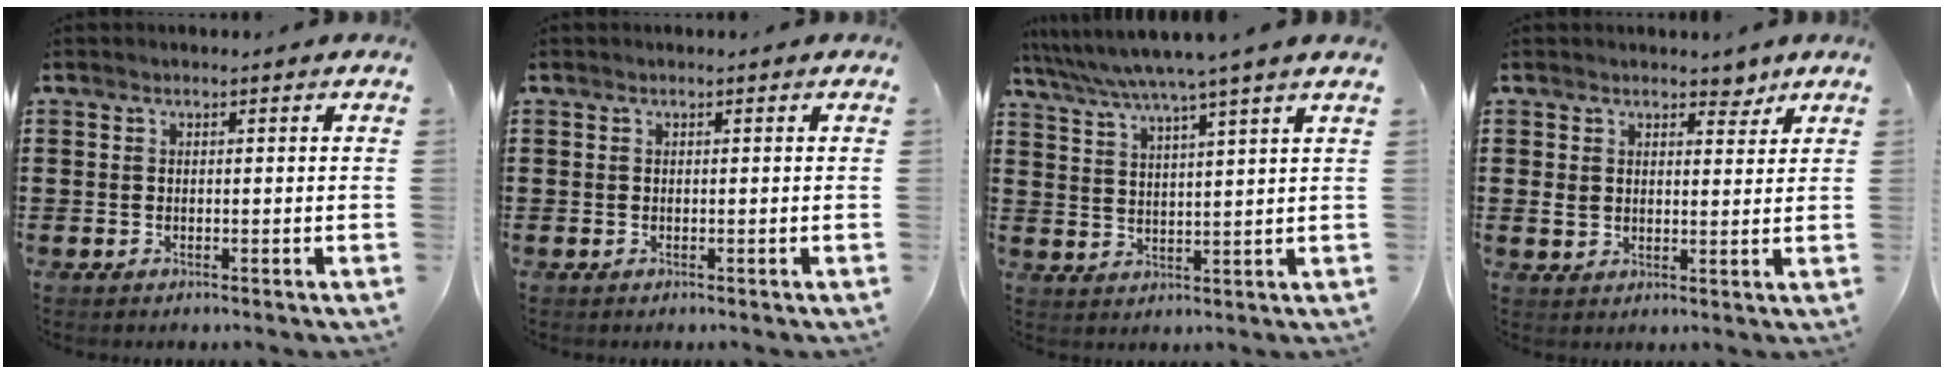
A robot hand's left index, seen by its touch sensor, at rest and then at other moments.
{"total": 0.0}
{"total": 5.6, "force": [4.9, -0.8, 2.6], "torque": [-0.068, -0.027, 0.082]}
{"total": 4.1, "force": [2.5, 2.8, 1.5], "torque": [-0.035, 0.005, 0.042]}